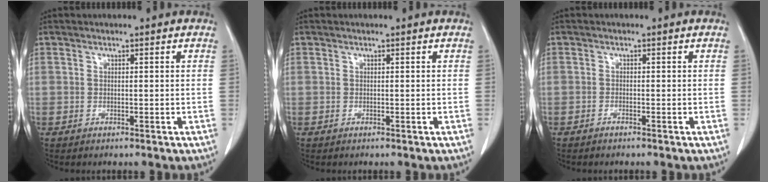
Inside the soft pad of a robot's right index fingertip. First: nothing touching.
{"total": 0.0}
{"total": 0.6, "force": [-0.6, 0.1, 0.2], "torque": [-0.008, -0.001, -0.010]}